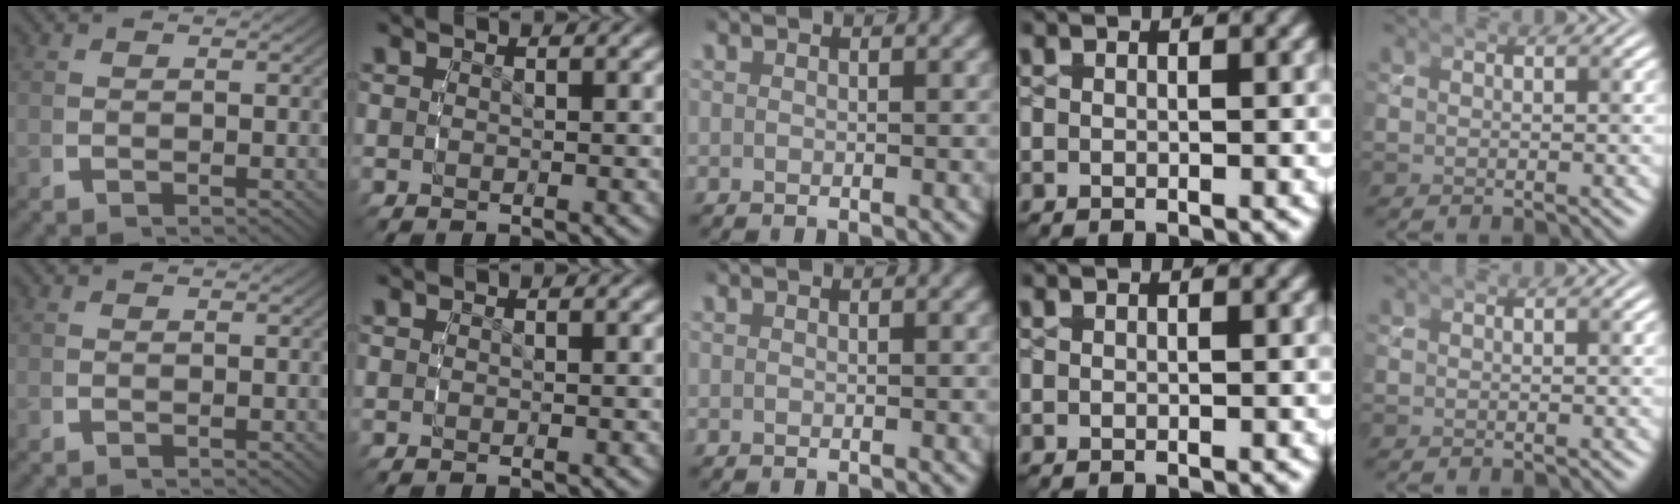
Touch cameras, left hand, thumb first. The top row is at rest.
{}